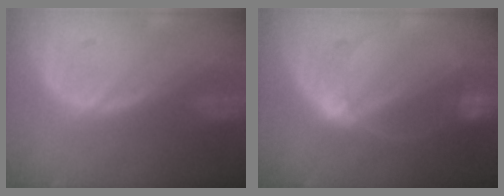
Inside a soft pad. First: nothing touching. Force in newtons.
{"total": 6.7, "press": 5.9, "slide": 3.2}